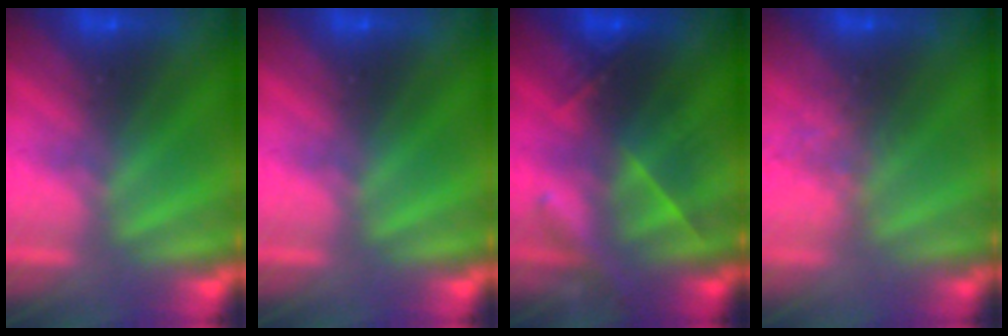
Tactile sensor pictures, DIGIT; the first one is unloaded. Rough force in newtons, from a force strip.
{"total": 0.0}
{"total": 2.8}
{"total": 2.2}